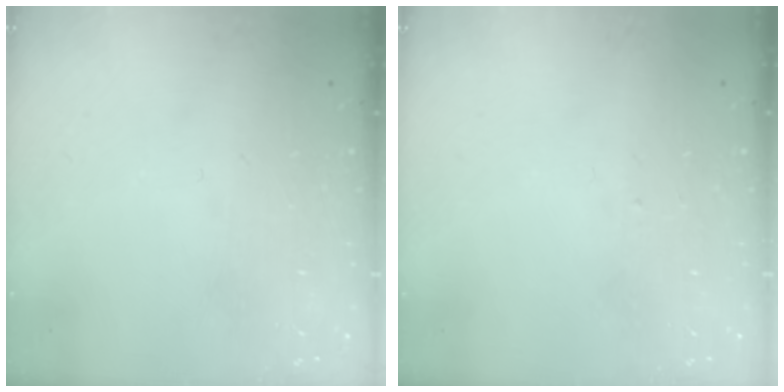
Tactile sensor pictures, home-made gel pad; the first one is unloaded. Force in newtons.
{"total": 2.1, "press": 2.1, "slide": 0.1}